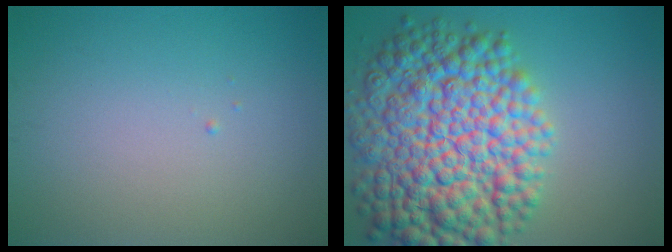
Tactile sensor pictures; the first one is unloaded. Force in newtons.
{"total": 14.0, "press": 14.0, "slide": 0.2}